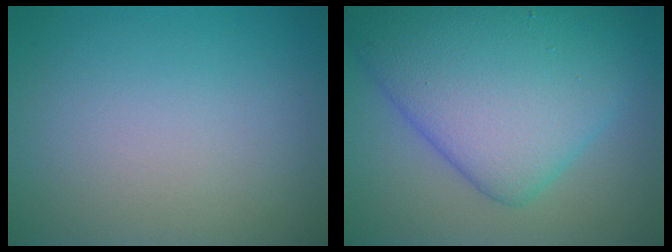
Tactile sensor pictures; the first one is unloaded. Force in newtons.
{"total": 10.7, "press": 10.7, "slide": 0.2}